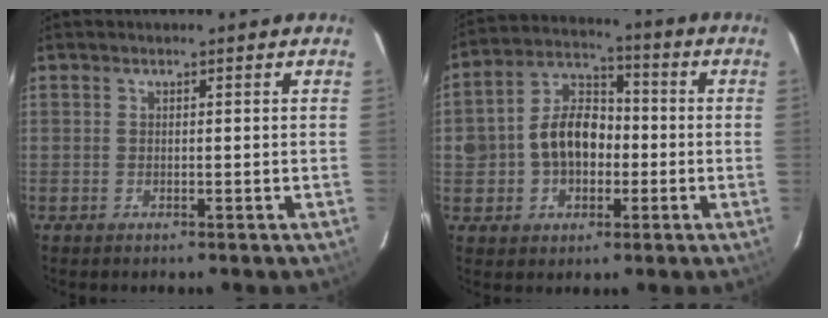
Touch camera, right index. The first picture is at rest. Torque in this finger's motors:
{"motor_torque": [0.56, 0.05, 0.29, 0.11]}